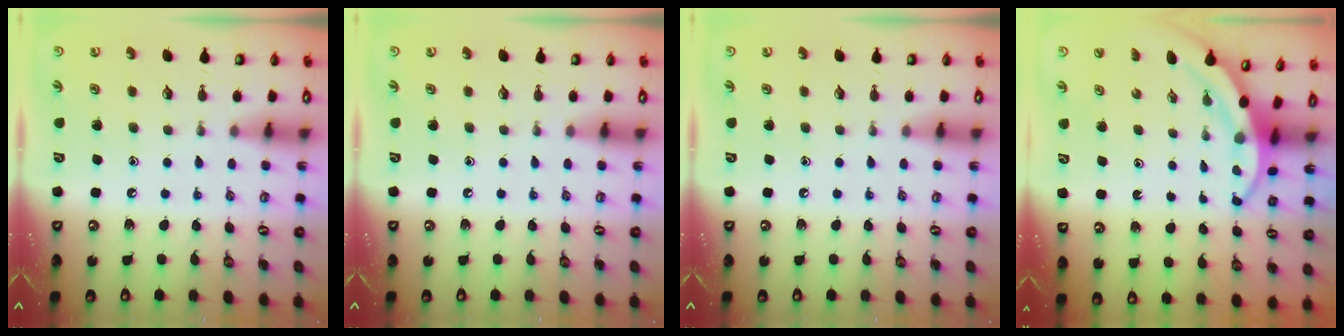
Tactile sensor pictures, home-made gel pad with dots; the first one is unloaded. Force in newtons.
{"total": 0.0}
{"total": 0.0}
{"total": 4.8, "press": 4.7, "slide": 0.2}